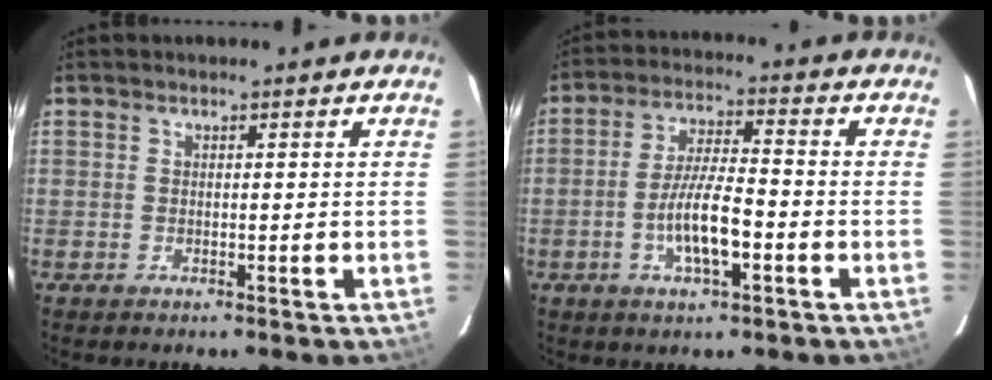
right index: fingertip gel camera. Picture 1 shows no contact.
{"total": 8.7, "force": [-3.0, 2.0, 7.9], "torque": [-0.156, 0.001, -0.054]}